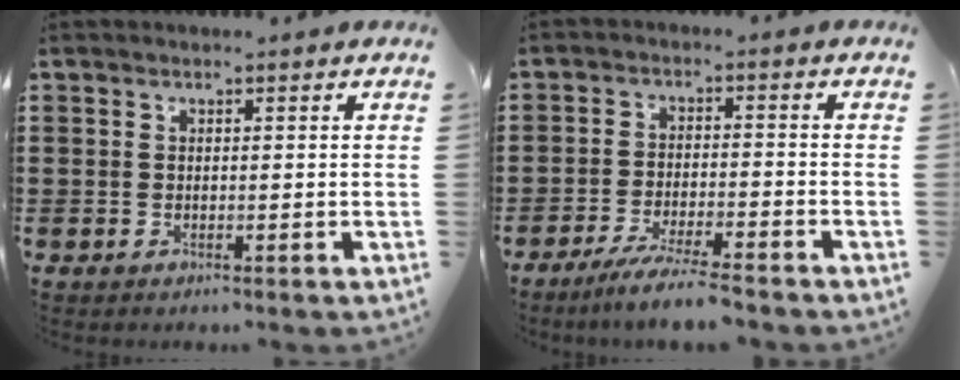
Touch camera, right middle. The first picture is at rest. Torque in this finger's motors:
{"motor_torque": [1.32, -0.82, 0.32, 0.08]}